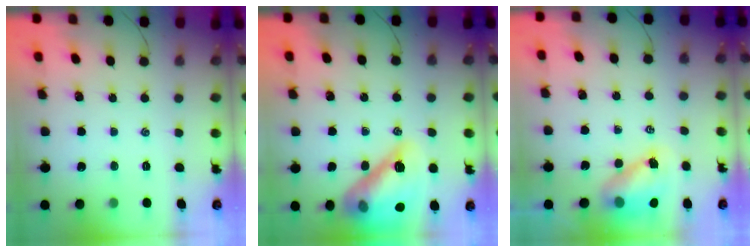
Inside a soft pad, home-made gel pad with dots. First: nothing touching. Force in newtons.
{"total": 20.2, "press": 20.1, "slide": 2.2}
{"total": 8.1, "press": 8.0, "slide": 1.1}